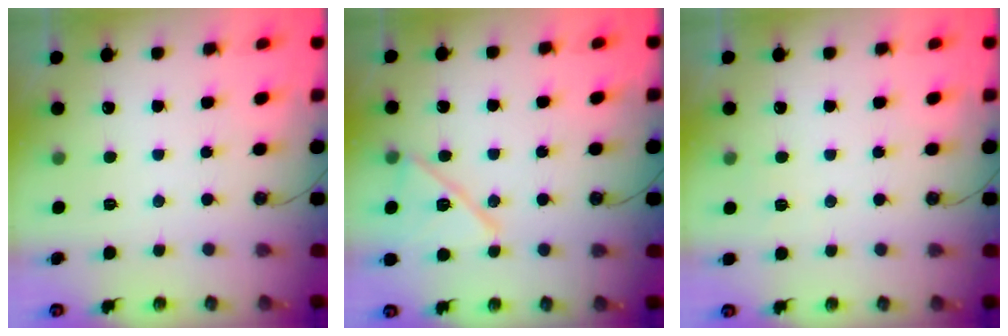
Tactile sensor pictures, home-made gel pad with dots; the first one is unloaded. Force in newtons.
{"total": 13.6, "press": 13.6, "slide": 0.2}
{"total": 2.7, "press": 2.7, "slide": 0.5}